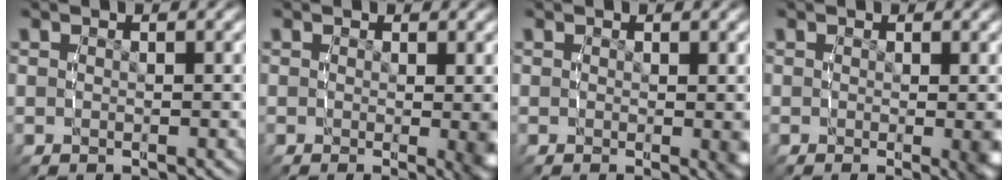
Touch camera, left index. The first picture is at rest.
{"total": 2.1, "force": [-0.1, 0.2, 2.1], "torque": [-0.019, -0.007, -0.003]}
{"total": 1.2, "force": [0.1, 0.1, 1.2], "torque": [-0.006, -0.003, 0.000]}
{"total": 1.7, "force": [-0.1, 0.1, 1.7], "torque": [-0.016, -0.005, -0.005]}